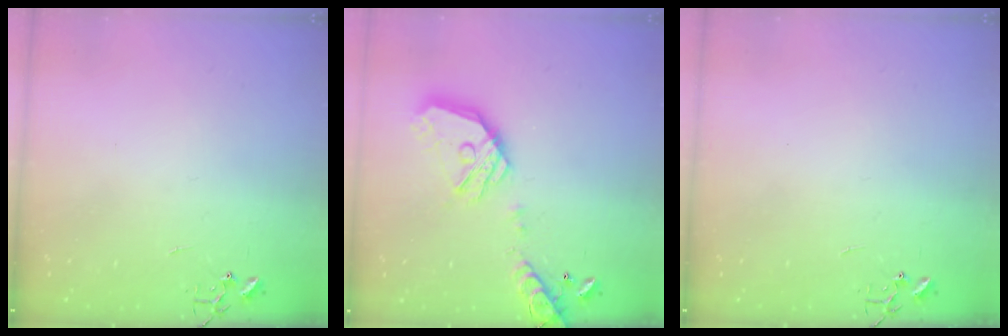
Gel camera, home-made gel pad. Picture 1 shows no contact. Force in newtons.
{"total": 19.0, "press": 18.9, "slide": 2.0}
{"total": 0.0}